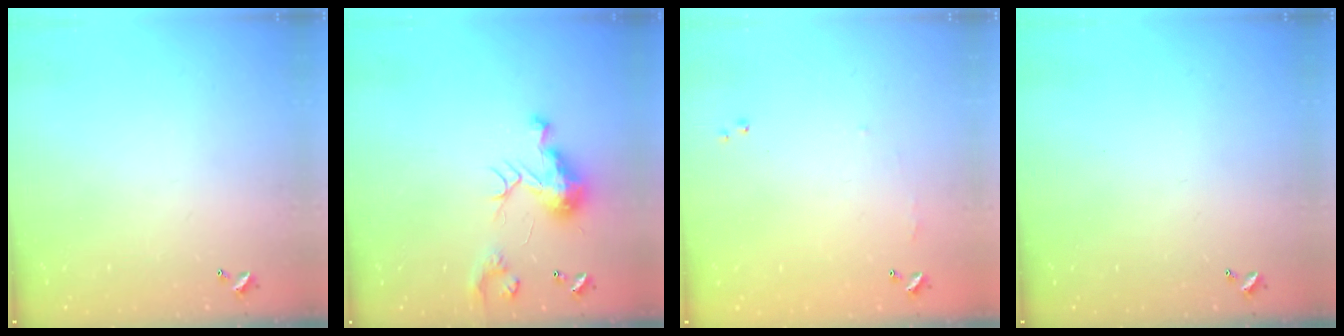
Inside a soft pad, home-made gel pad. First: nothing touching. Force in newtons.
{"total": 9.7, "press": 9.7, "slide": 0.8}
{"total": 5.2, "press": 5.1, "slide": 0.6}
{"total": 0.0}